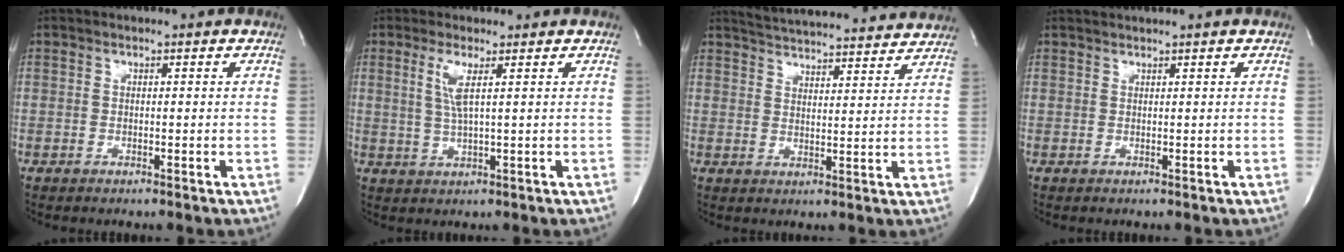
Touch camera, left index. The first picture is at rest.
{"total": 3.3, "force": [1.1, -0.2, 3.1], "torque": [-0.074, -0.008, 0.024]}
{"total": 18.1, "force": [17.2, 2.1, 5.3], "torque": [-0.086, 0.006, 0.227]}
{"total": 1.7, "force": [1.5, -0.7, 0.4], "torque": [-0.006, 0.011, 0.032]}